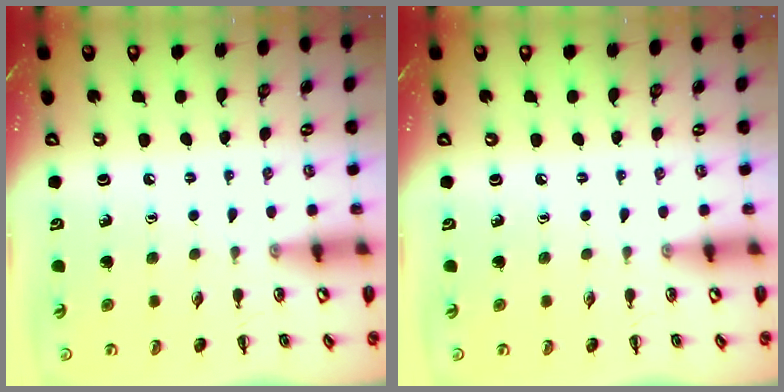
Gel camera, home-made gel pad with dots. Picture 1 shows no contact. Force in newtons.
{"total": 0.0}